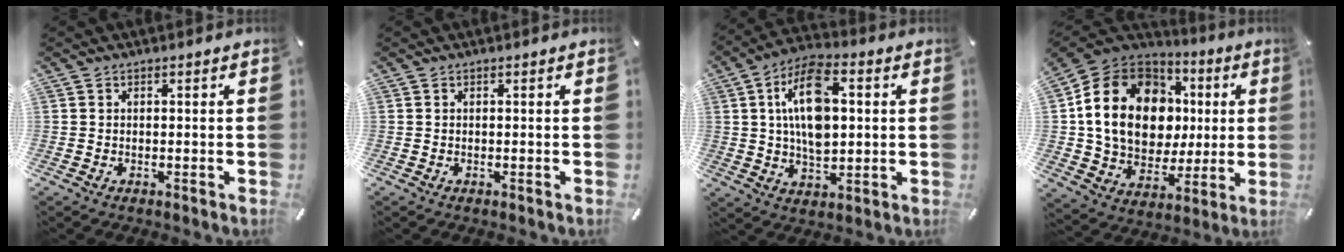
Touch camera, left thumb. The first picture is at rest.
{"total": 0.0}
{"total": 14.5, "force": [2.4, 8.6, 11.4], "torque": [-0.218, 0.006, 0.040]}
{"total": 20.0, "force": [3.4, 15.9, 11.7], "torque": [-0.230, -0.006, 0.065]}